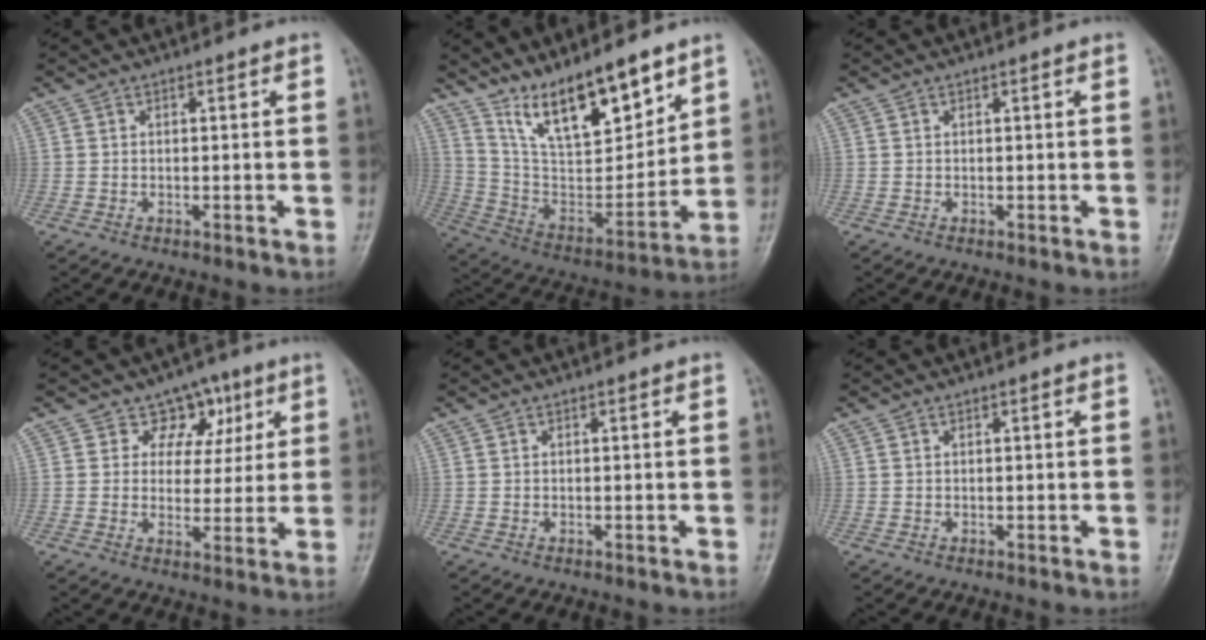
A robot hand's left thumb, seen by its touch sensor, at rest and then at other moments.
{"total": 17.7, "force": [12.5, 6.0, 11.0], "torque": [-0.142, -0.069, 0.239]}
{"total": 0.0}
{"total": 7.4, "force": [3.8, 5.9, 2.2], "torque": [0.015, -0.009, 0.052]}
{"total": 0.0}
{"total": 0.0}